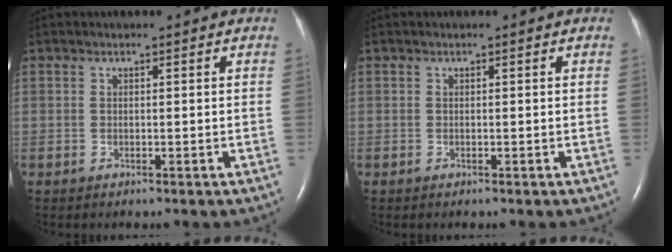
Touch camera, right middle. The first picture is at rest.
{"total": 0.0}